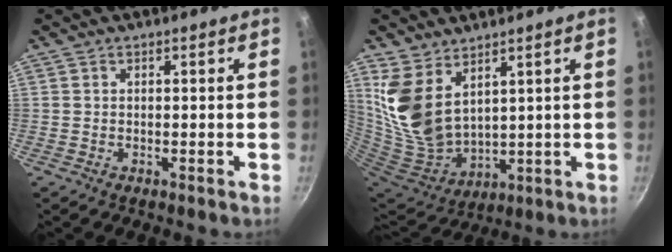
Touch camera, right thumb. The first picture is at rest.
{"total": 13.0, "force": [6.8, 7.6, 8.1], "torque": [-0.156, -0.065, 0.155]}